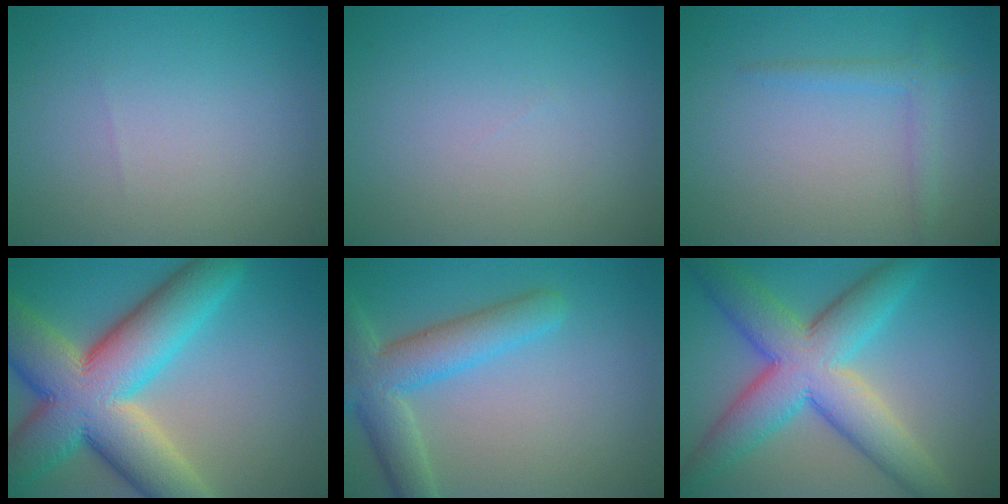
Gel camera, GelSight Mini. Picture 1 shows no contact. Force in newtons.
{"total": 0.0}
{"total": 1.7, "press": 1.7, "slide": 0.1}
{"total": 14.6, "press": 14.5, "slide": 0.7}
{"total": 6.0, "press": 6.0, "slide": 0.4}
{"total": 9.9, "press": 9.9, "slide": 0.1}